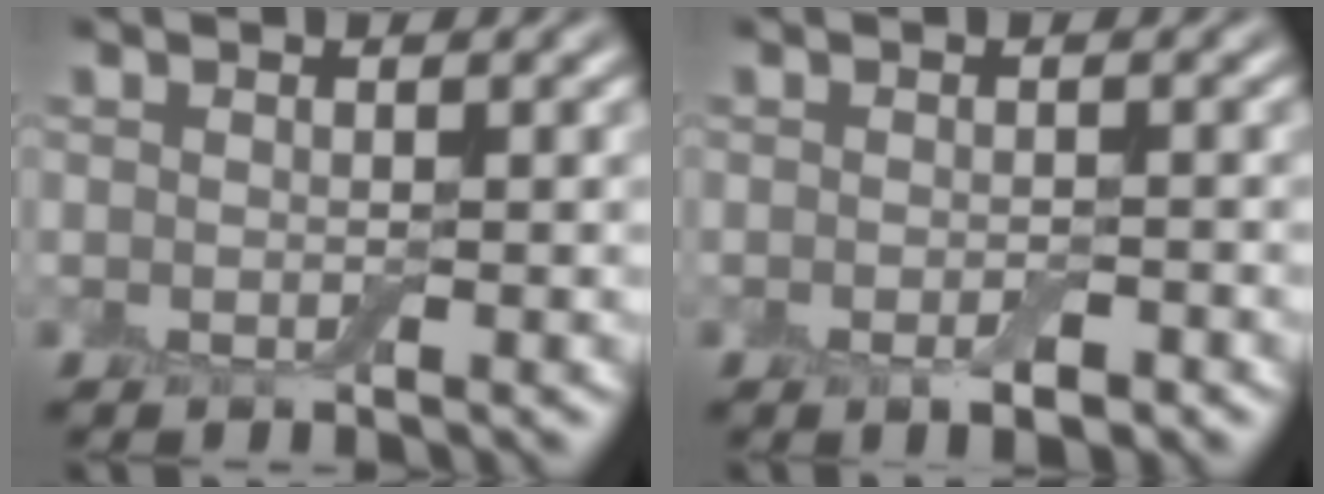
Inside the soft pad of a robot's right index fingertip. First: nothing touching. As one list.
[{"total": 1.4, "force": [-0.8, 0.4, 1.1], "torque": [-0.014, -0.004, -0.011]}]